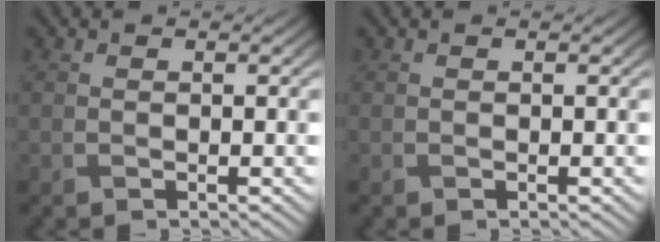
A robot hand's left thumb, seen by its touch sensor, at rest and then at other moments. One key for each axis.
{"total": 0.0}